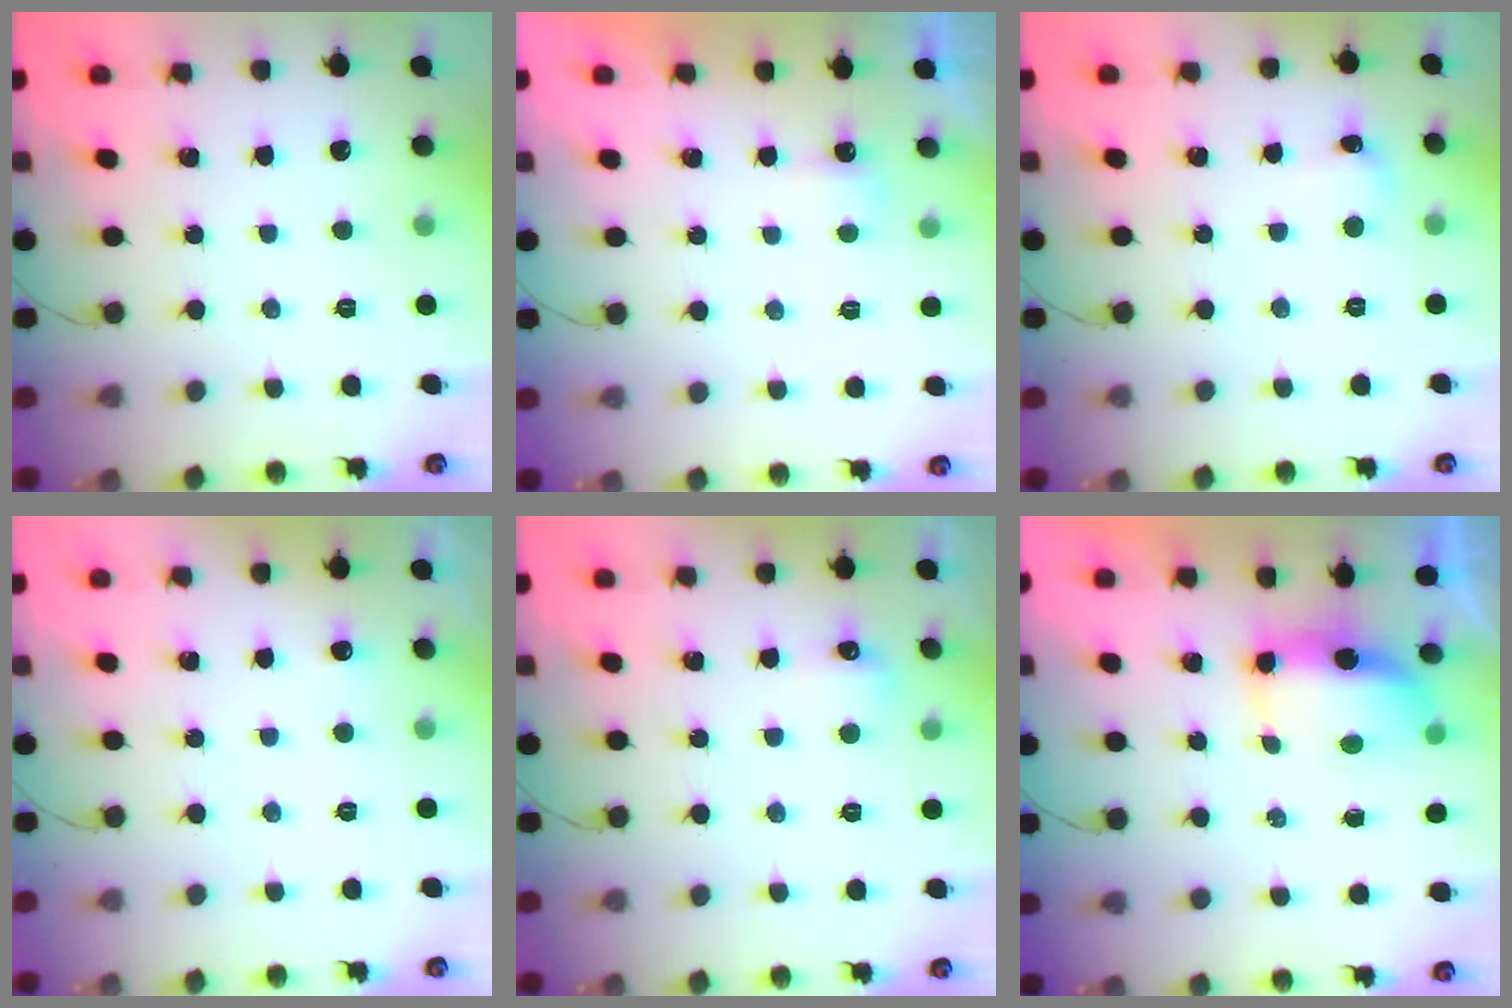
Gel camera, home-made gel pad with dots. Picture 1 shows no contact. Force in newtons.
{"total": 2.4, "press": 2.3, "slide": 0.5}
{"total": 5.3, "press": 5.0, "slide": 1.5}
{"total": 2.9, "press": 2.7, "slide": 1.2}
{"total": 4.7, "press": 4.5, "slide": 1.2}
{"total": 11.6, "press": 8.3, "slide": 8.0}